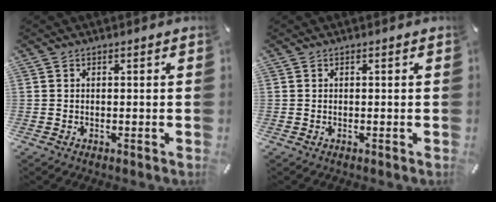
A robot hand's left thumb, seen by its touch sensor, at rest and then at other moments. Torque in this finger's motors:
{"motor_torque": [0.00, 0.00, 0.00, 0.00, 0.00]}